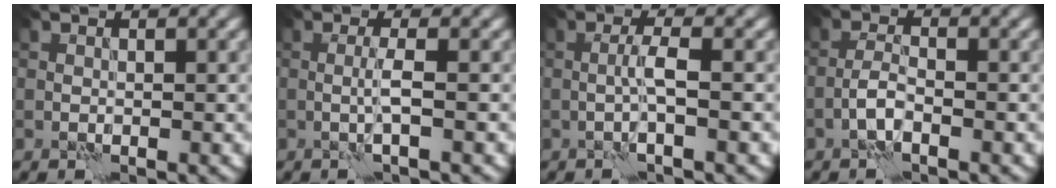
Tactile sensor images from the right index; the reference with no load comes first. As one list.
[{"total": 1.5, "force": [-0.1, 0.0, 1.5], "torque": [-0.032, 0.003, -0.004]}, {"total": 1.8, "force": [-0.3, 0.1, 1.8], "torque": [-0.036, 0.008, -0.008]}, {"total": 1.9, "force": [-1.1, 0.5, 1.4], "torque": [-0.031, 0.009, -0.026]}]